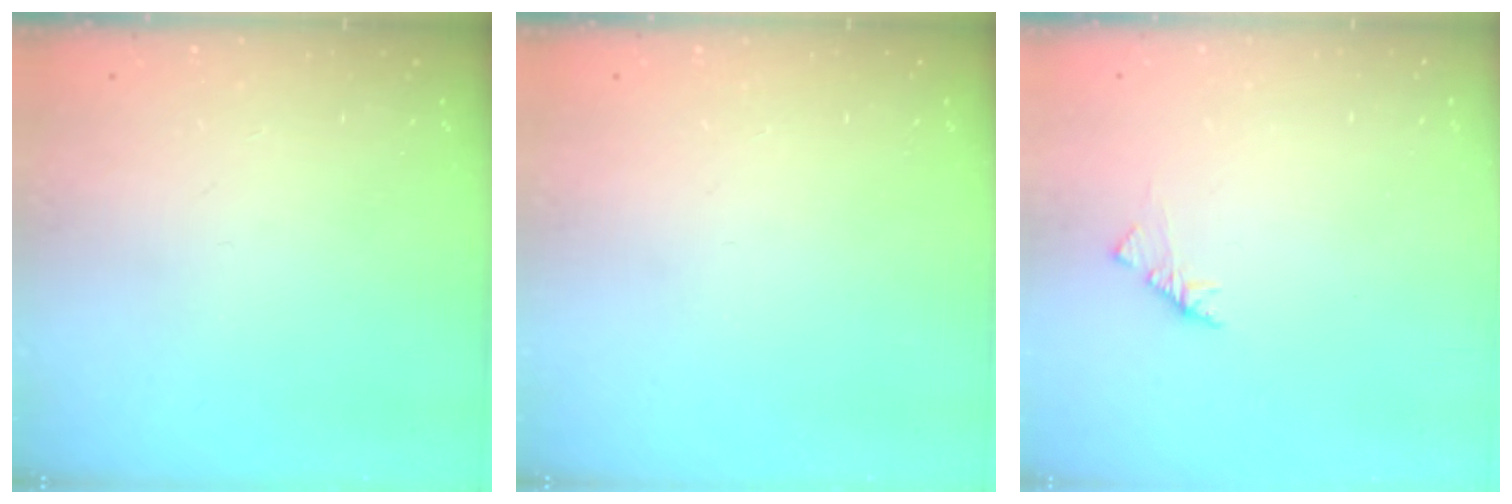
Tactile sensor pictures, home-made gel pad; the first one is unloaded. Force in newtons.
{"total": 0.0}
{"total": 1.7, "press": 1.6, "slide": 0.5}